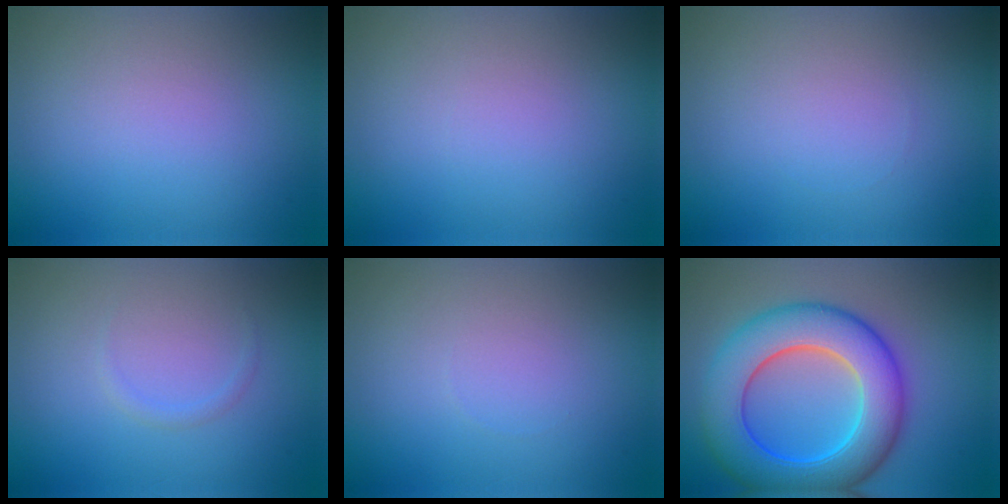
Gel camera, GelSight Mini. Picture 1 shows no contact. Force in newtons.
{"total": 0.0}
{"total": 0.0}
{"total": 0.7, "press": 0.7, "slide": 0.1}
{"total": 0.0}
{"total": 10.9, "press": 10.9, "slide": 0.2}